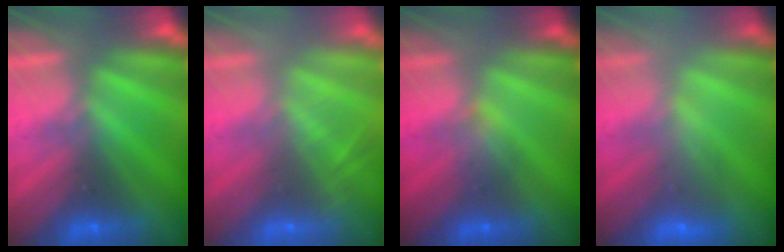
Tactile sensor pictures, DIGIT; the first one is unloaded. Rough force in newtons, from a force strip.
{"total": 2.0}
{"total": 2.9}
{"total": 2.3}